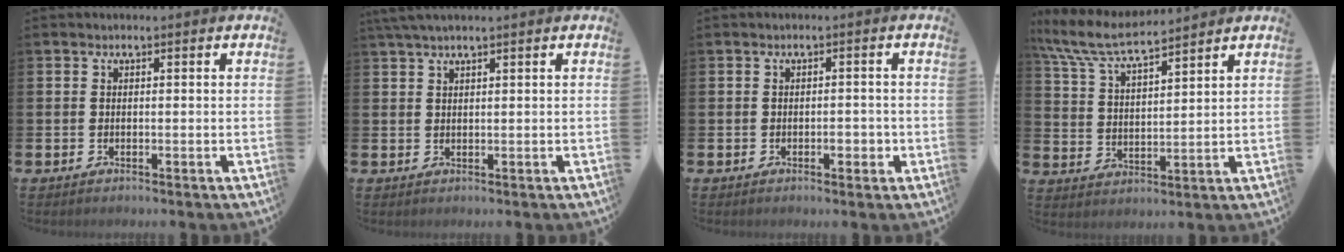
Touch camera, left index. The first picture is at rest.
{"total": 2.3, "force": [1.8, 0.1, 1.3], "torque": [-0.036, 0.005, 0.035]}
{"total": 1.8, "force": [-0.6, 0.9, 1.5], "torque": [-0.017, -0.003, -0.013]}
{"total": 7.7, "force": [7.0, 1.0, 3.0], "torque": [-0.090, -0.033, 0.124]}